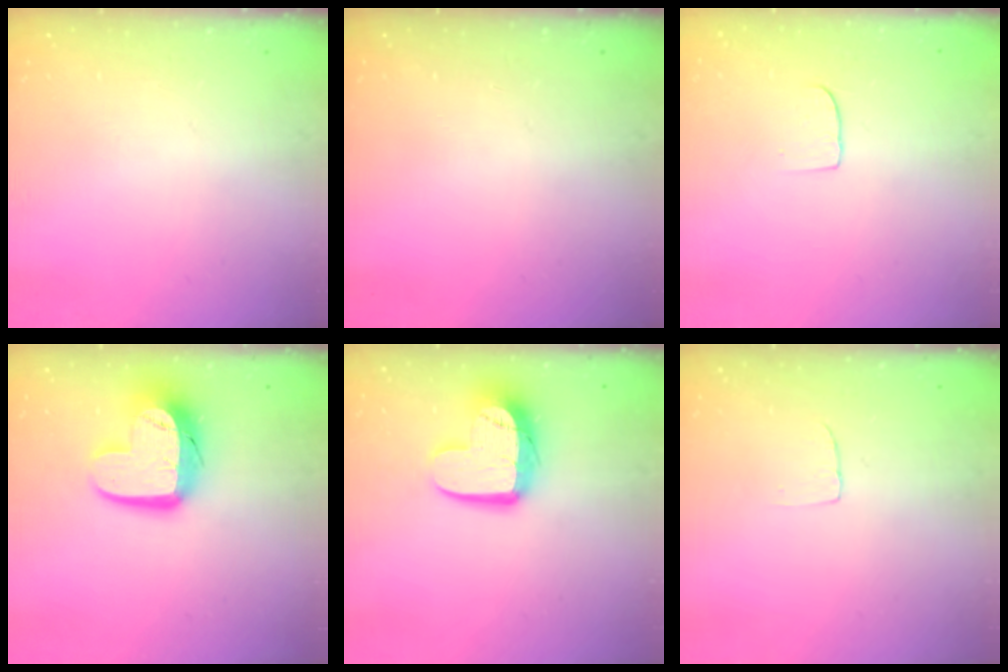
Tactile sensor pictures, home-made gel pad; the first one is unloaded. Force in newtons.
{"total": 0.0}
{"total": 4.7, "press": 4.7, "slide": 0.4}
{"total": 15.1, "press": 15.0, "slide": 1.2}
{"total": 12.7, "press": 12.7, "slide": 1.0}
{"total": 2.4, "press": 2.4, "slide": 0.1}